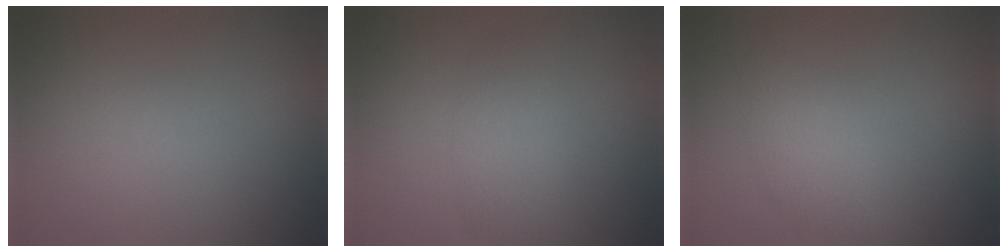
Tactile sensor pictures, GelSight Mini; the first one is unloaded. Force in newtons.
{"total": 2.4, "press": 2.4, "slide": 0.1}
{"total": 2.2, "press": 2.2, "slide": 0.1}